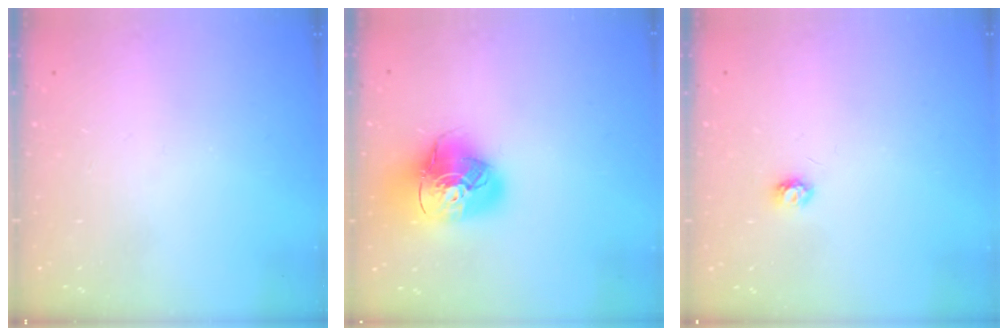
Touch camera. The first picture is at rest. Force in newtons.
{"total": 15.6, "press": 15.5, "slide": 1.6}
{"total": 3.4, "press": 3.4, "slide": 0.3}